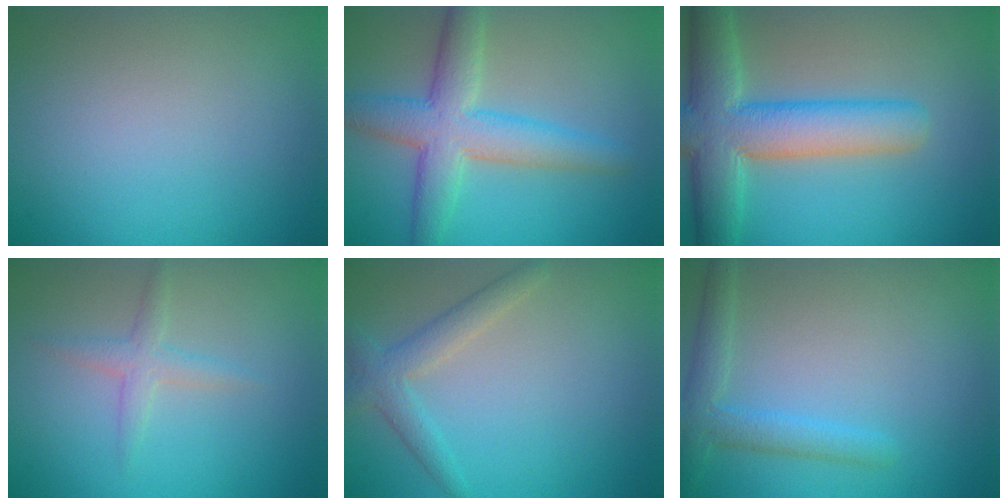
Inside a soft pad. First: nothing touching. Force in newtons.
{"total": 6.2, "press": 6.2, "slide": 0.1}
{"total": 8.7, "press": 8.7, "slide": 0.5}
{"total": 1.8, "press": 1.8, "slide": 0.0}
{"total": 2.6, "press": 2.6, "slide": 0.1}
{"total": 2.8, "press": 2.8, "slide": 0.2}